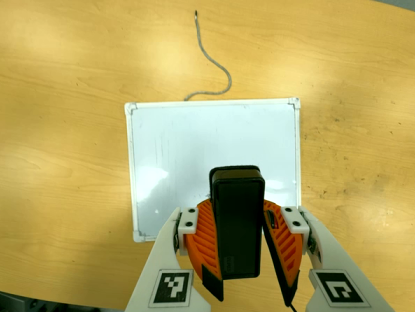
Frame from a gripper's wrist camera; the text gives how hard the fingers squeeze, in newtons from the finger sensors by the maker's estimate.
{"total": 8.8, "left": 9.3, "right": 8.3}